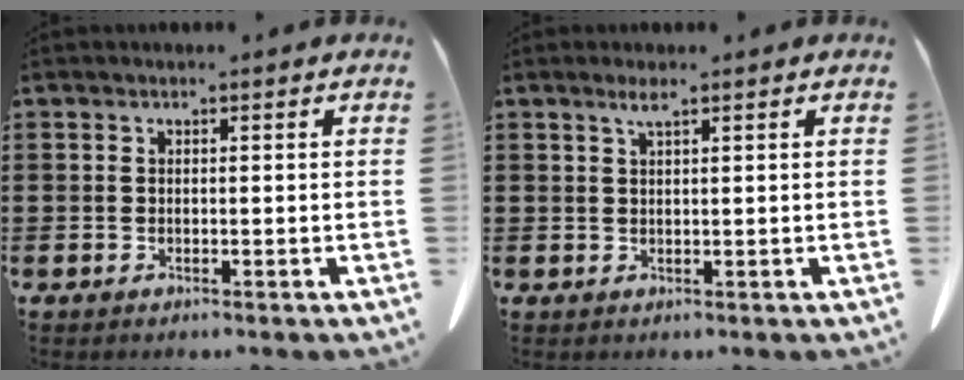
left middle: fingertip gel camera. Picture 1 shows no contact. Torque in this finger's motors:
{"motor_torque": [0.49, 0.12, 0.04, 0.06]}